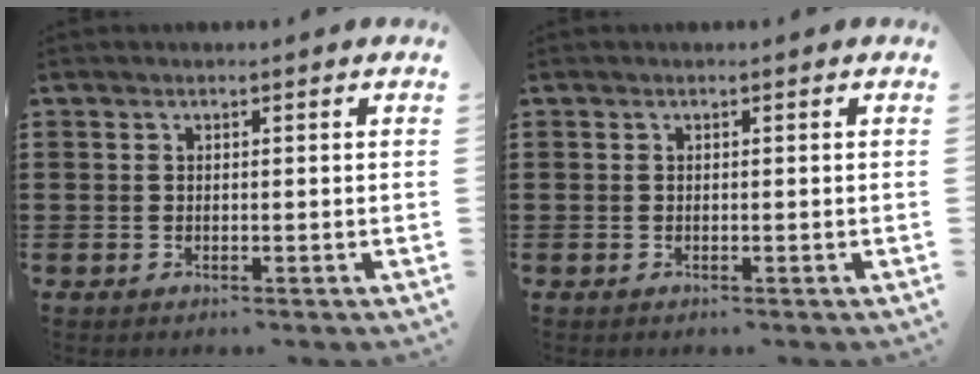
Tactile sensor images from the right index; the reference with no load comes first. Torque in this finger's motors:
{"motor_torque": [2.14, 0.00, -0.02, 0.00]}